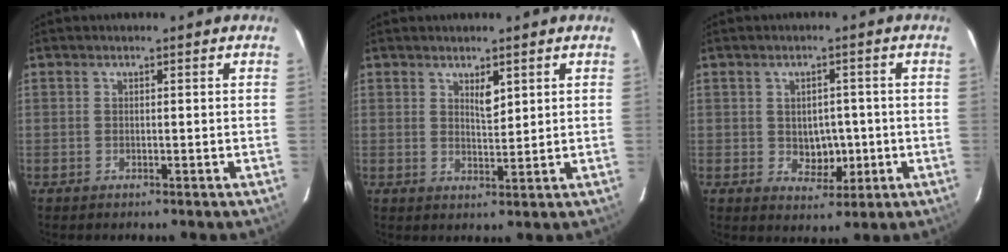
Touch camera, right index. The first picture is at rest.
{"total": 2.5, "force": [1.5, 0.8, 1.9], "torque": [-0.037, -0.004, 0.030]}
{"total": 4.9, "force": [-0.5, 3.5, 3.4], "torque": [-0.039, 0.002, 0.003]}